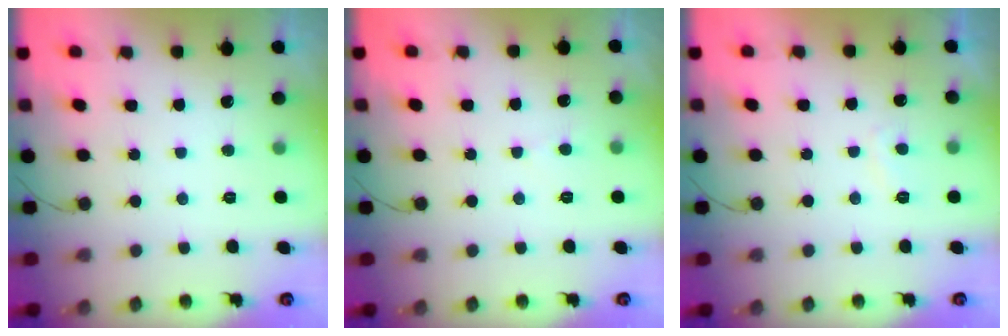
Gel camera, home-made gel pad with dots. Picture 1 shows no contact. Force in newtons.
{"total": 2.4, "press": 2.4, "slide": 0.4}
{"total": 2.1, "press": 2.0, "slide": 0.7}